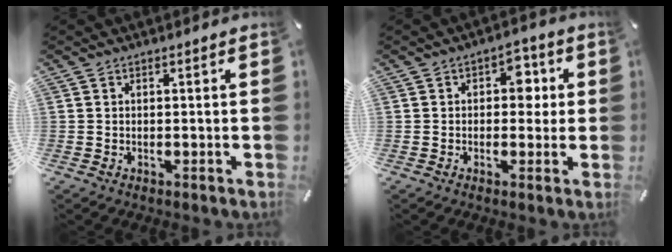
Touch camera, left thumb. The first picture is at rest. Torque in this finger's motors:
{"motor_torque": [0.68, 1.01, 0.42, -0.30, 0.11]}